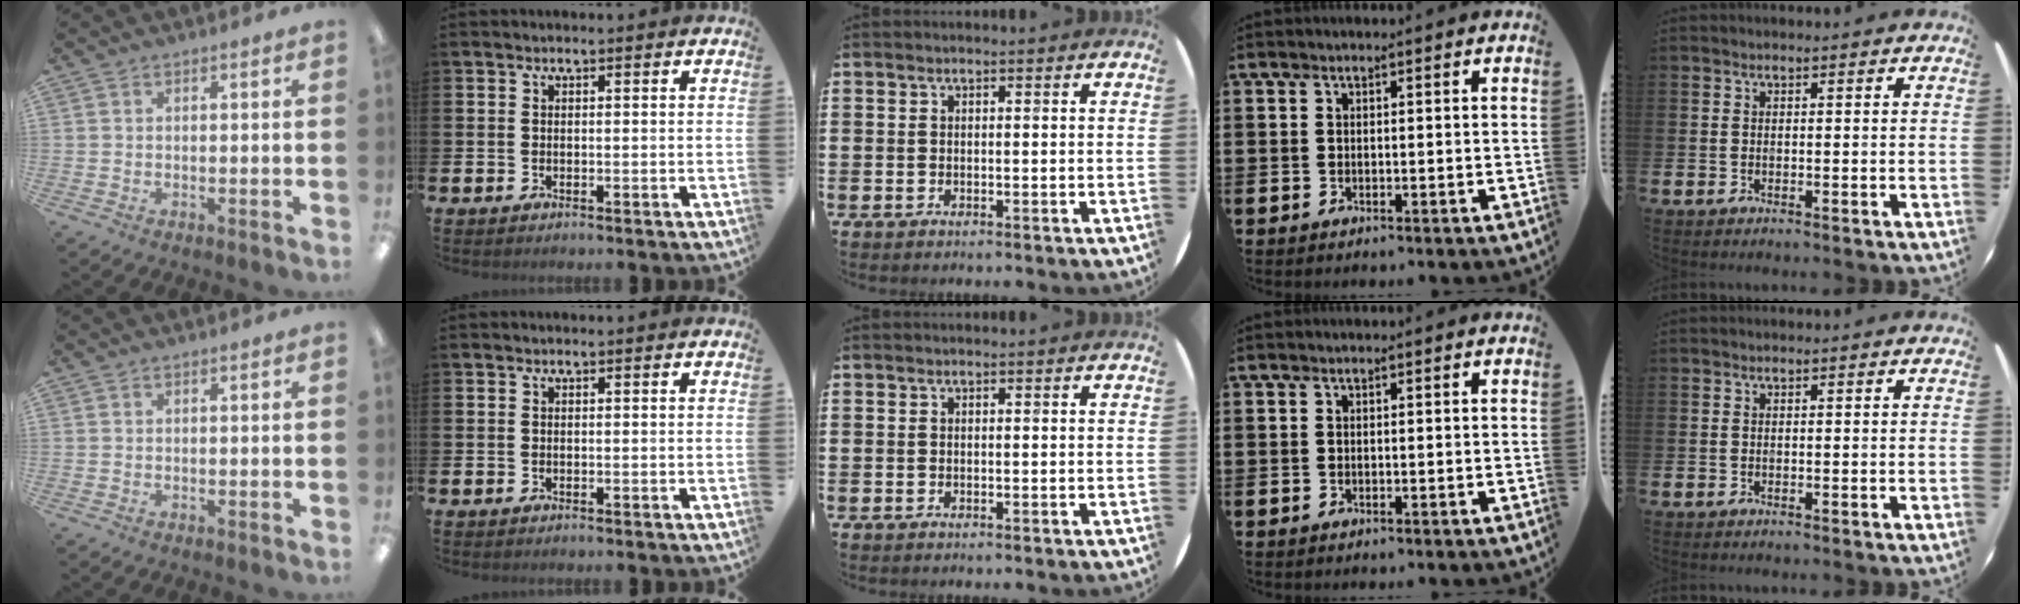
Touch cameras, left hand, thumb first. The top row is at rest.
{}